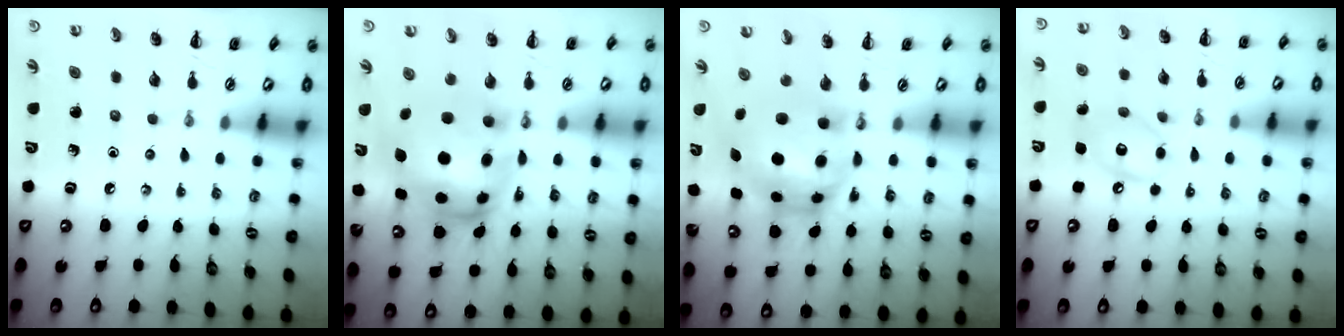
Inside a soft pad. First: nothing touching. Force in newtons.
{"total": 10.2, "press": 9.8, "slide": 2.8}
{"total": 7.7, "press": 7.6, "slide": 1.6}
{"total": 10.6, "press": 10.5, "slide": 0.8}